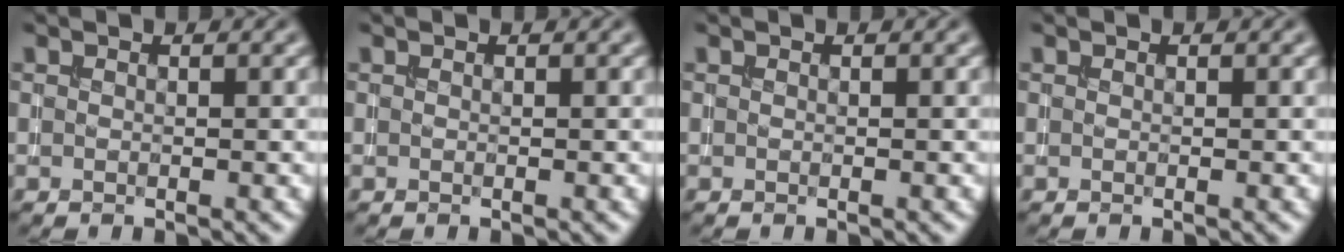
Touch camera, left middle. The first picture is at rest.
{"total": 0.0}
{"total": 0.0}
{"total": 0.0}